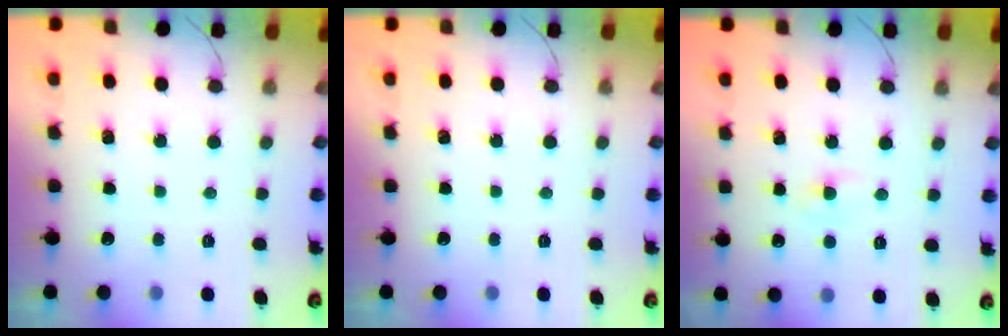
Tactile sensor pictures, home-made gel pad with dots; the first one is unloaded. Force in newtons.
{"total": 0.0}
{"total": 2.8, "press": 2.5, "slide": 1.2}